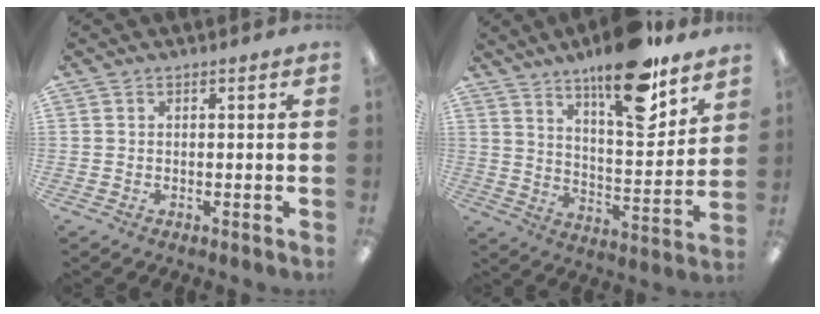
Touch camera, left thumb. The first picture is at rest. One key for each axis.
{"total": 19.0, "fx": 13.8, "fy": 5.9, "fz": 11.6, "tx": -0.170, "ty": -0.089, "tz": 0.227}